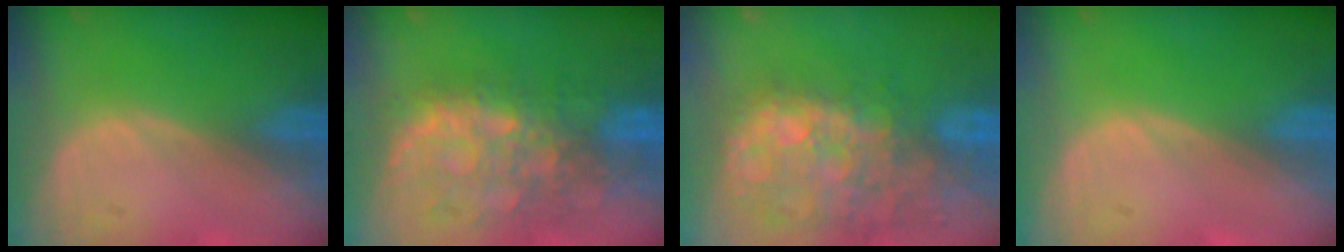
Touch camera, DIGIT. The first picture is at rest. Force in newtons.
{"total": 10.6, "press": 9.5, "slide": 4.9}
{"total": 13.5, "press": 11.6, "slide": 6.8}
{"total": 0.0}